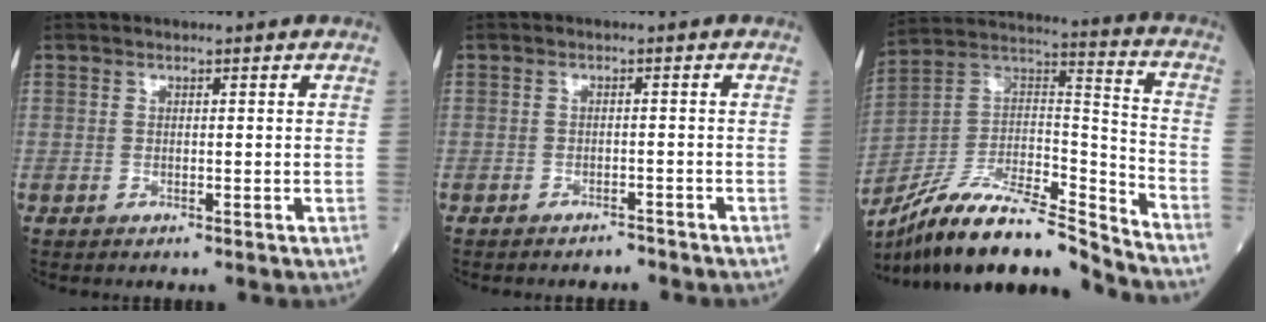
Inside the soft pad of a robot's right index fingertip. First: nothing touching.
{"total": 2.2, "force": [-2.1, 0.4, 0.2], "torque": [-0.001, -0.003, -0.027]}
{"total": 20.5, "force": [-17.8, 2.4, 10.0], "torque": [-0.188, 0.027, -0.318]}